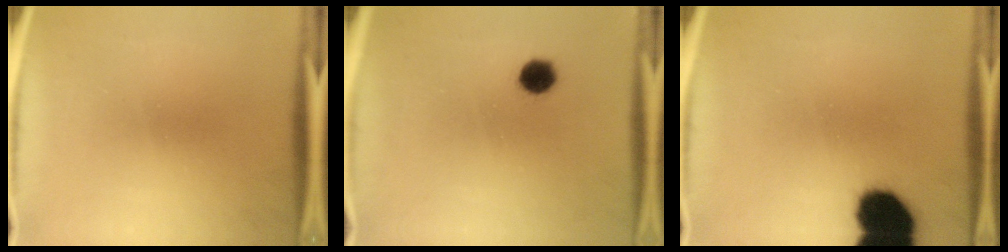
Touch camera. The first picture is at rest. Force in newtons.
{"total": 4.0}
{"total": 14.0}